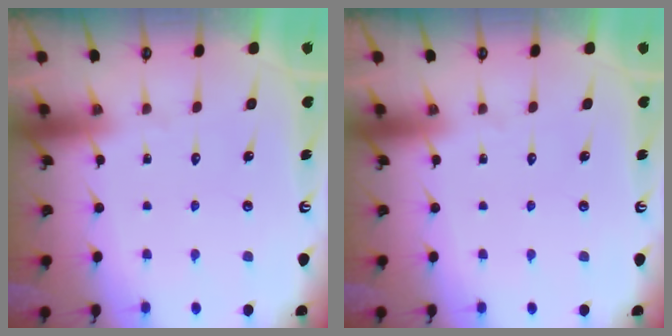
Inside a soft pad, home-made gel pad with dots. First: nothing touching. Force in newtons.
{"total": 0.0}